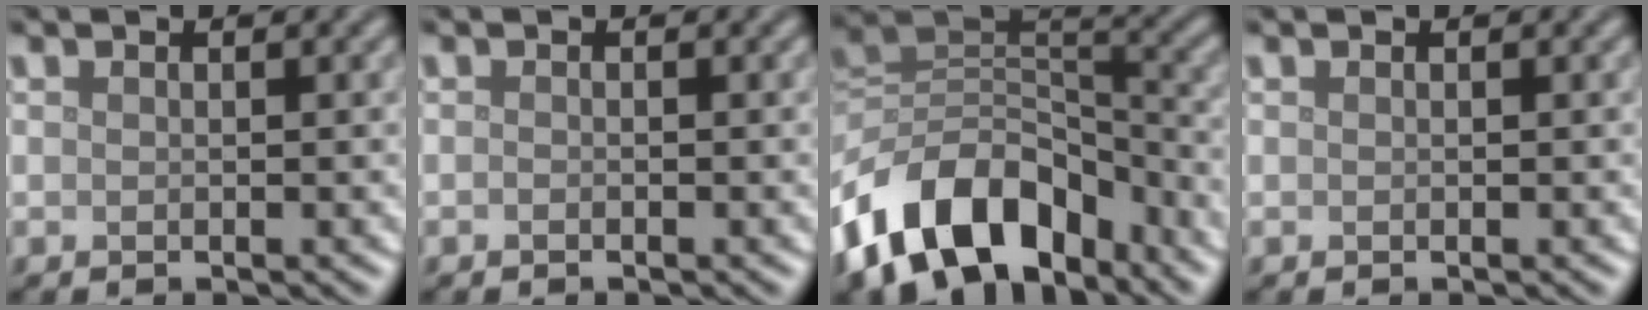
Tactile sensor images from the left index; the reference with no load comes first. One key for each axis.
{"total": 0.0}
{"total": 13.0, "fx": -7.8, "fy": 8.2, "fz": 6.4, "tx": -0.123, "ty": 0.009, "tz": -0.142}
{"total": 0.0}